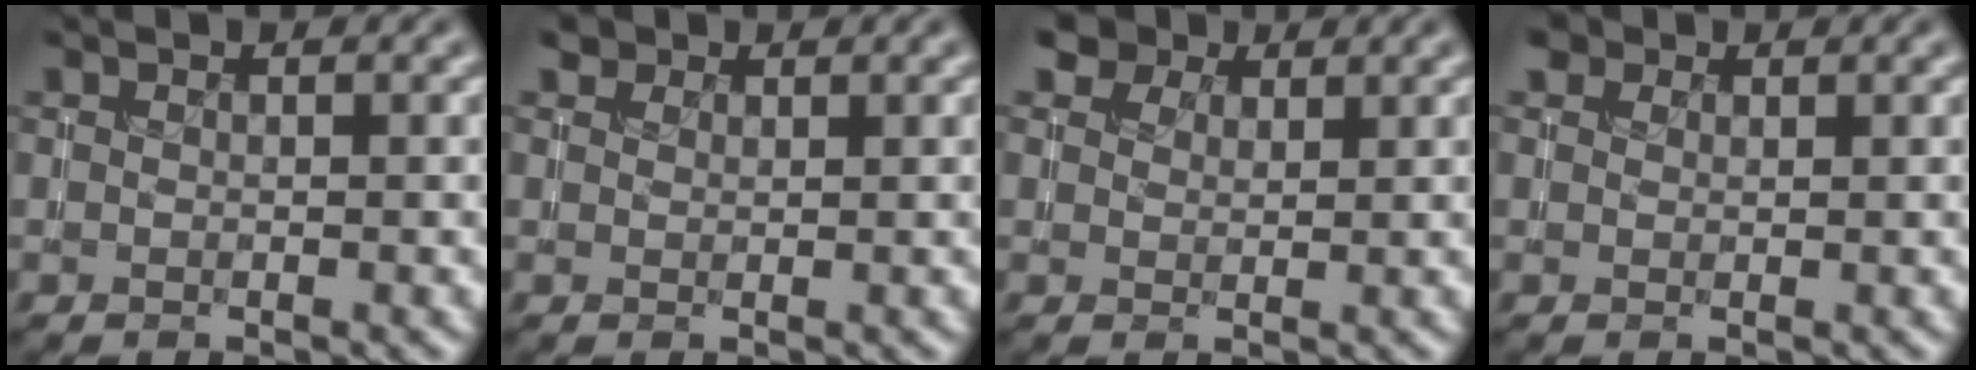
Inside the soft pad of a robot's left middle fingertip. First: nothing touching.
{"total": 1.7, "force": [1.4, 0.9, 0.5], "torque": [-0.008, -0.005, 0.020]}
{"total": 5.4, "force": [4.0, 3.0, 2.1], "torque": [-0.054, 0.005, 0.062]}
{"total": 1.9, "force": [1.4, 1.1, 0.7], "torque": [-0.010, -0.002, 0.015]}